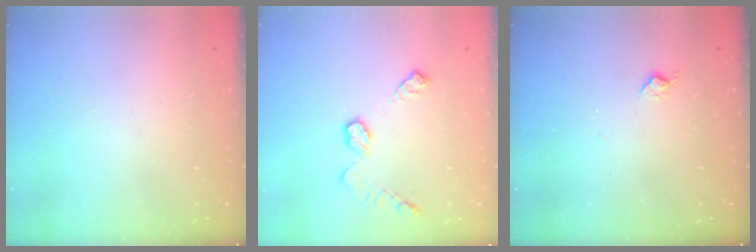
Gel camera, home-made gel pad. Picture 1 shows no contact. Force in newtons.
{"total": 9.3, "press": 9.3, "slide": 0.4}
{"total": 5.3, "press": 5.2, "slide": 0.8}